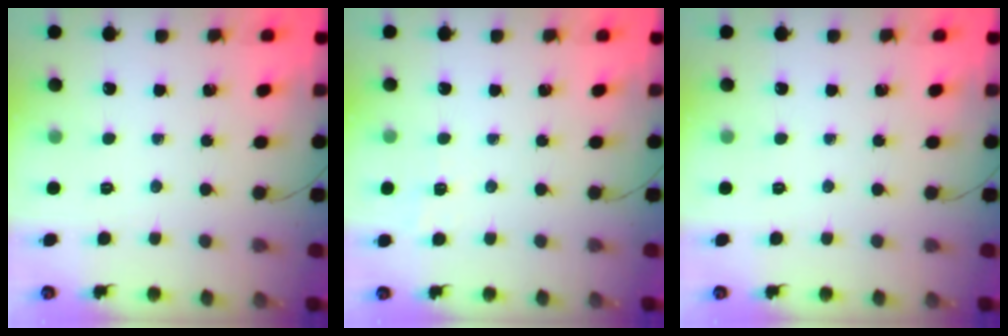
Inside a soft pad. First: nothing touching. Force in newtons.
{"total": 1.4, "press": 0.2, "slide": 1.4}
{"total": 0.0}